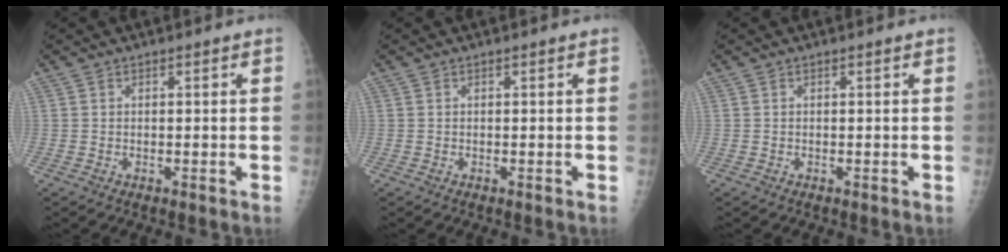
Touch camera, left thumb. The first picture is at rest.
{"total": 0.0}
{"total": 0.0}